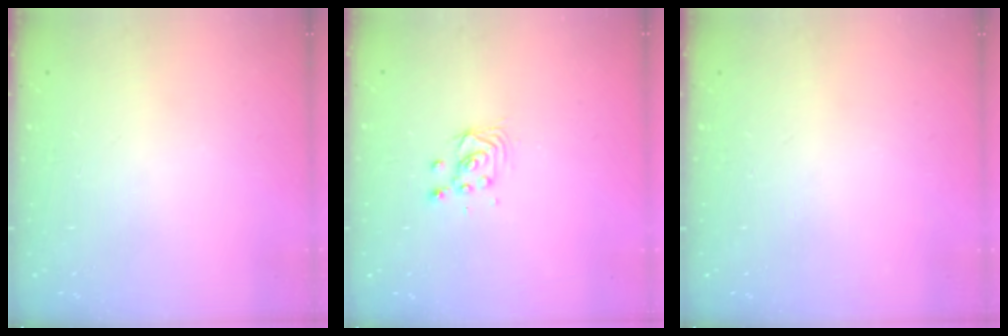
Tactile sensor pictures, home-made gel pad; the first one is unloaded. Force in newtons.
{"total": 3.3, "press": 3.3, "slide": 0.4}
{"total": 0.0}